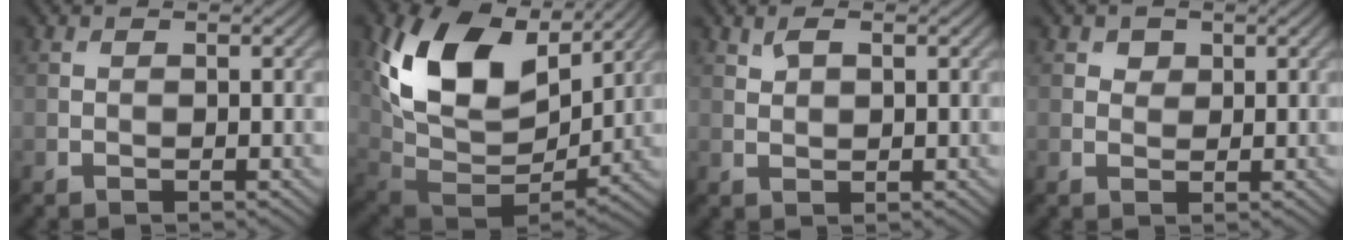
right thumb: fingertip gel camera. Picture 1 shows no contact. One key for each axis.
{"total": 18.2, "fx": 6.6, "fy": 11.8, "fz": 12.2, "tx": -0.259, "ty": 0.001, "tz": 0.144}
{"total": 2.0, "fx": 1.0, "fy": 0.9, "fz": 1.4, "tx": -0.031, "ty": 0.001, "tz": 0.022}
{"total": 1.4, "fx": 0.7, "fy": 1.1, "fz": 0.4, "tx": -0.006, "ty": -0.001, "tz": 0.010}